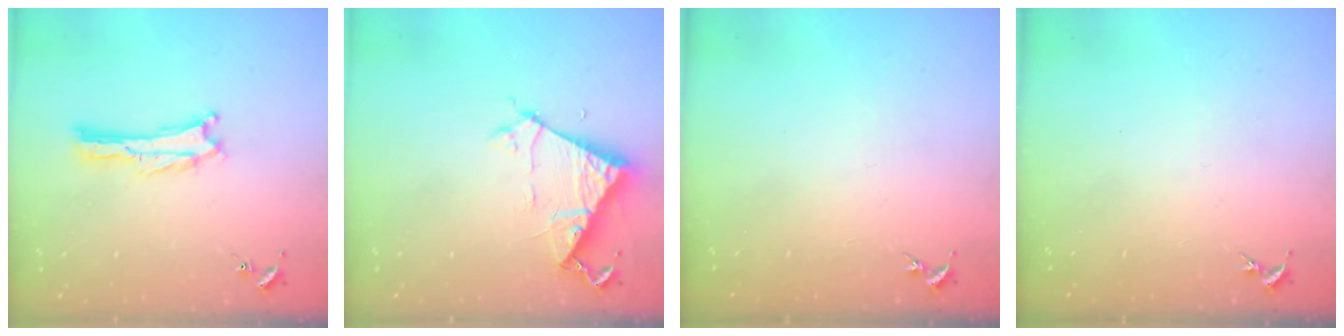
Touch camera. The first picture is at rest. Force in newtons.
{"total": 6.4, "press": 6.4, "slide": 0.6}
{"total": 0.0}
{"total": 0.0}